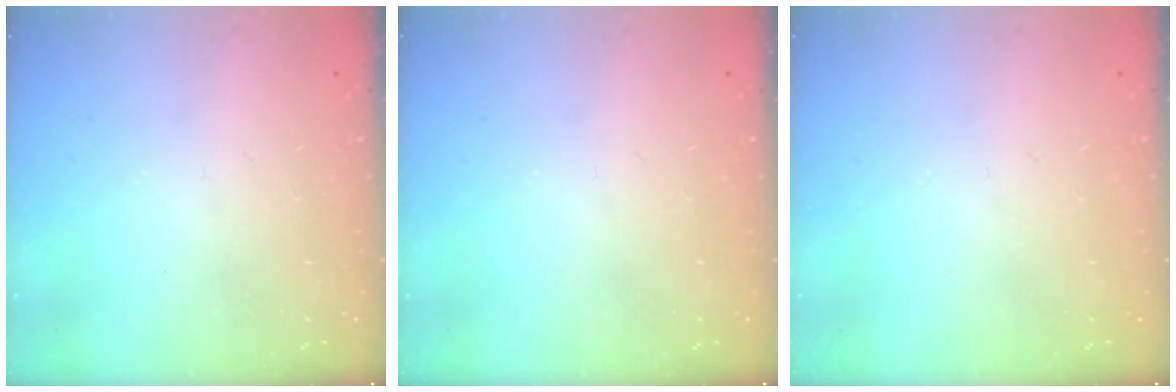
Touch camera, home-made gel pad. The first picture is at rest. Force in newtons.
{"total": 0.0}
{"total": 0.0}